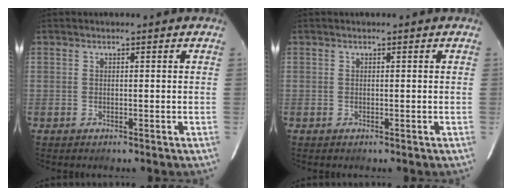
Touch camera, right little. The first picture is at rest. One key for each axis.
{"total": 0.0}